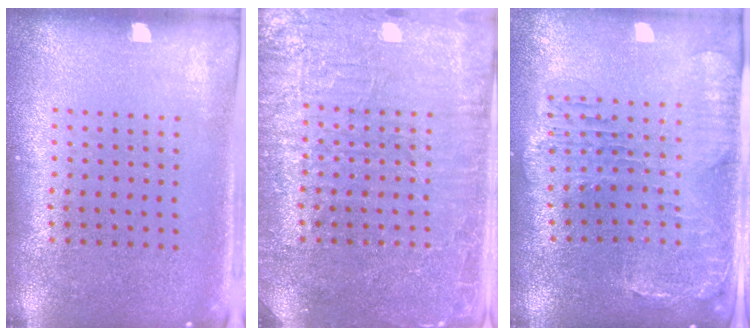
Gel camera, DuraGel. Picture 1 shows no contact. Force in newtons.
{"total": 4.0, "press": 3.9, "slide": 0.7}
{"total": 1.5, "press": 1.4, "slide": 0.4}